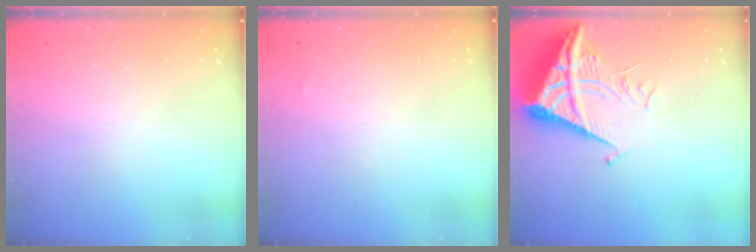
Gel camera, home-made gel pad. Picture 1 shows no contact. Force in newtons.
{"total": 1.3, "press": 1.3, "slide": 0.2}
{"total": 8.5, "press": 8.5, "slide": 0.8}